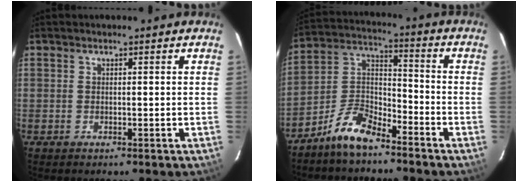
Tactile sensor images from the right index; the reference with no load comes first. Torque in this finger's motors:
{"motor_torque": [0.61, -0.68, 0.31, 0.08]}